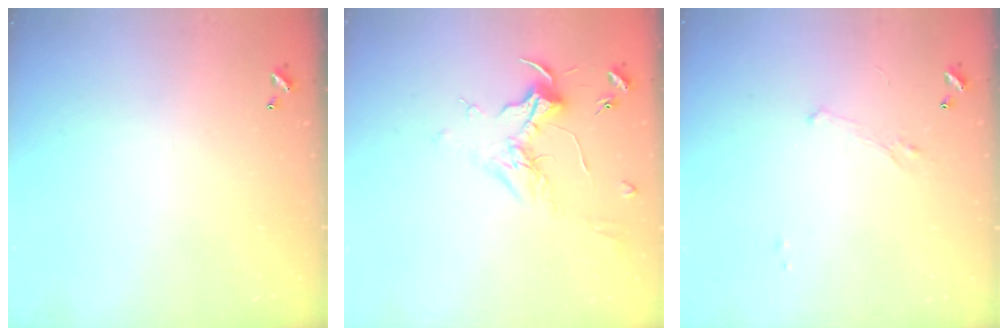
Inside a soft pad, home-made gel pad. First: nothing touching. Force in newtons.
{"total": 1.8, "press": 1.7, "slide": 0.7}
{"total": 1.4, "press": 1.3, "slide": 0.6}